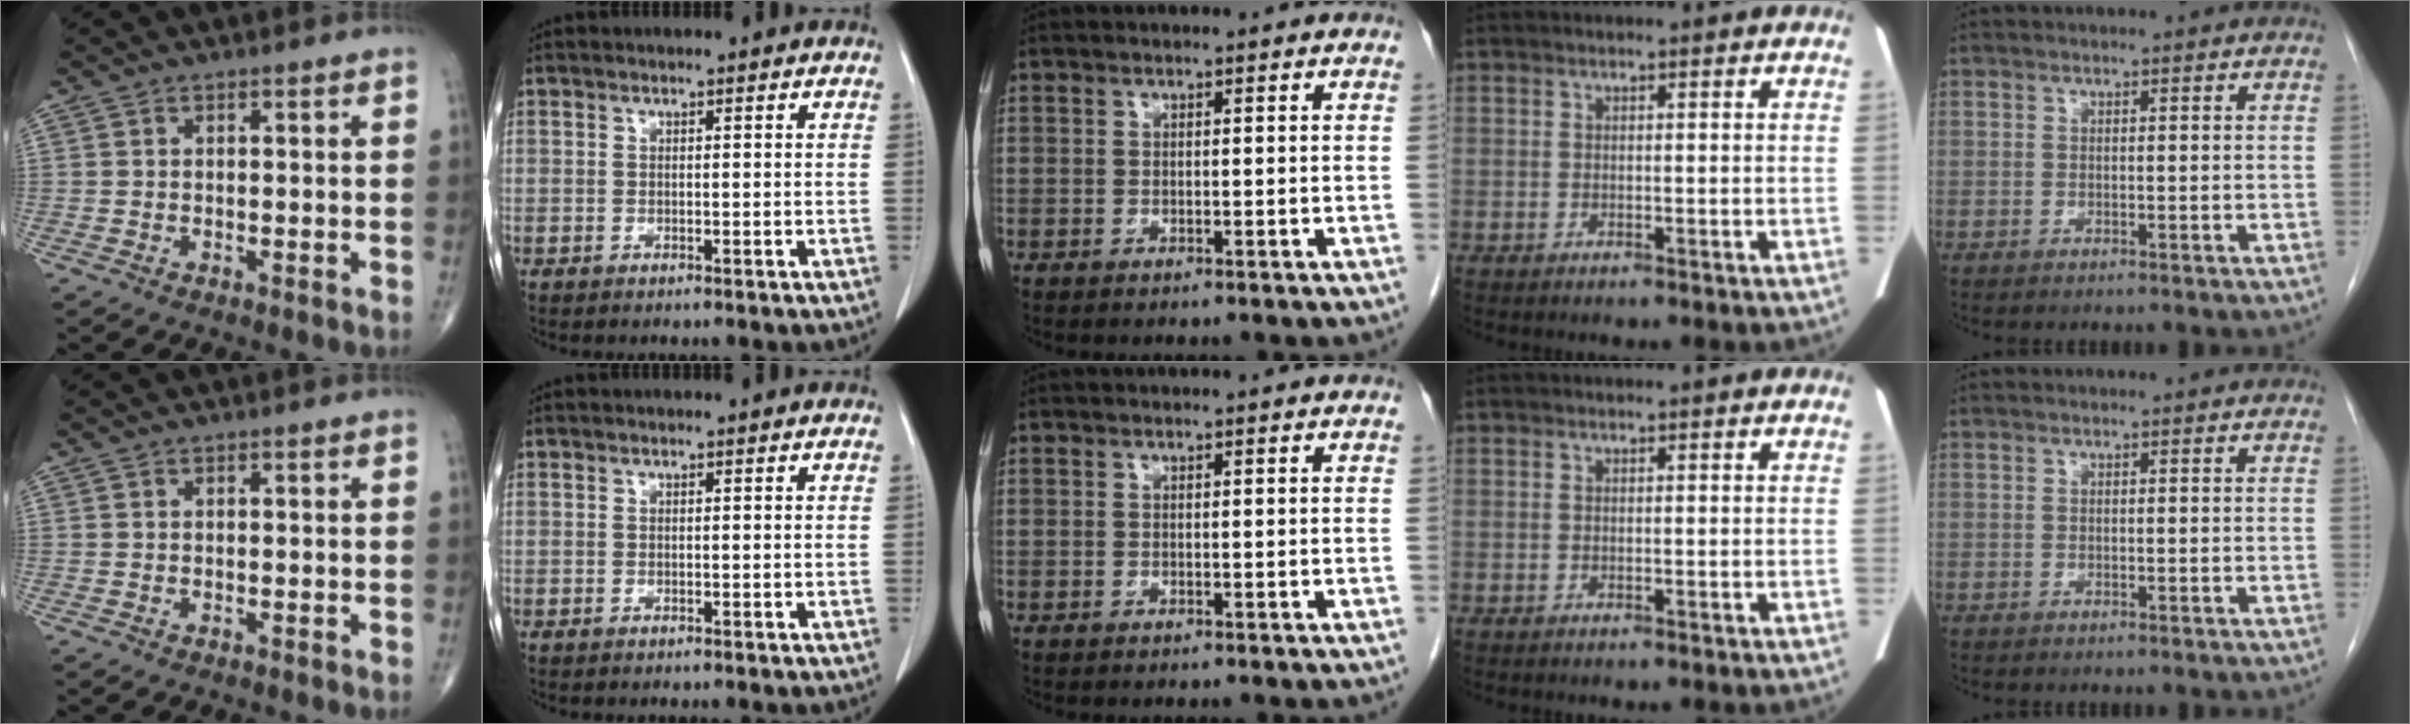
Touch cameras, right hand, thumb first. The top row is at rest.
{}